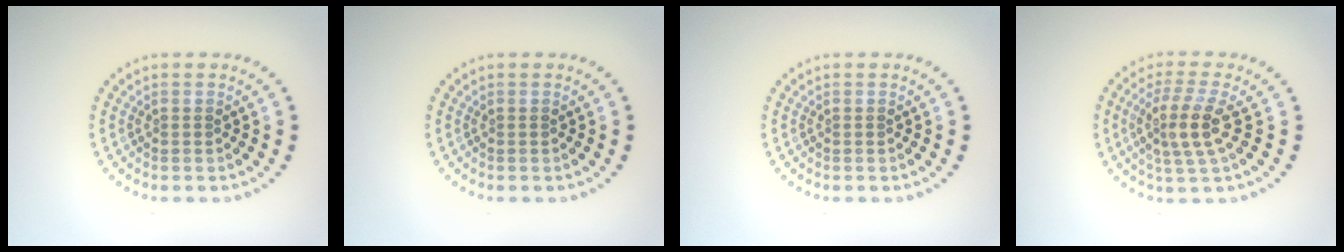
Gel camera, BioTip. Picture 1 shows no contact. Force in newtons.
{"total": 0.0}
{"total": 0.0}
{"total": 3.8, "press": 3.3, "slide": 1.9}